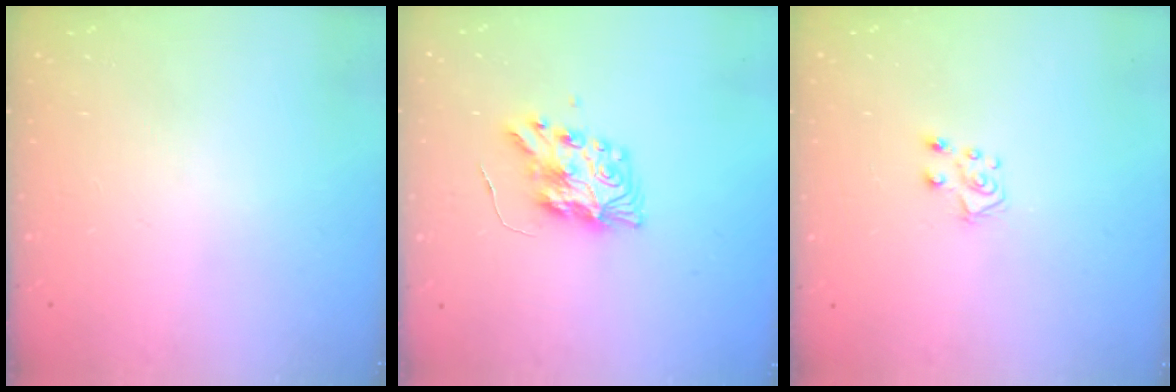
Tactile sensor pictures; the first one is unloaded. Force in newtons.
{"total": 9.8, "press": 9.8, "slide": 0.9}
{"total": 6.8, "press": 6.8, "slide": 0.4}